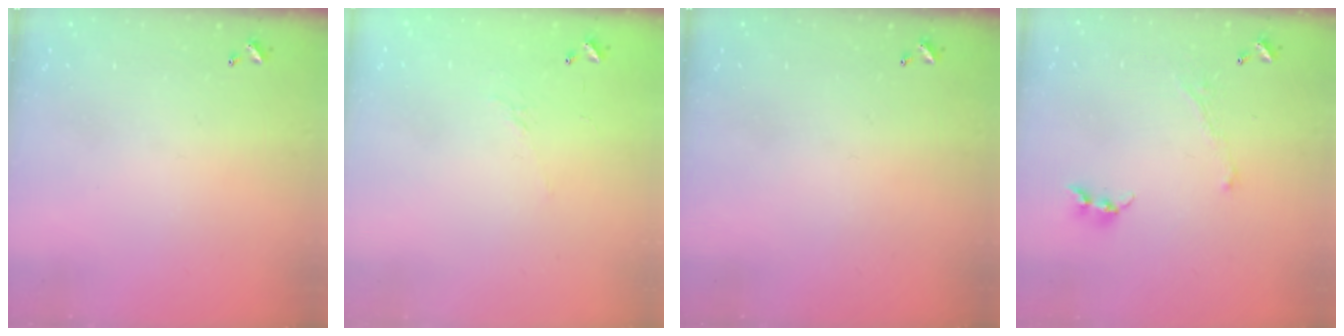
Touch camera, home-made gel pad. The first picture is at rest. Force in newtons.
{"total": 6.2, "press": 6.2, "slide": 0.8}
{"total": 0.0}
{"total": 1.3, "press": 1.2, "slide": 0.5}